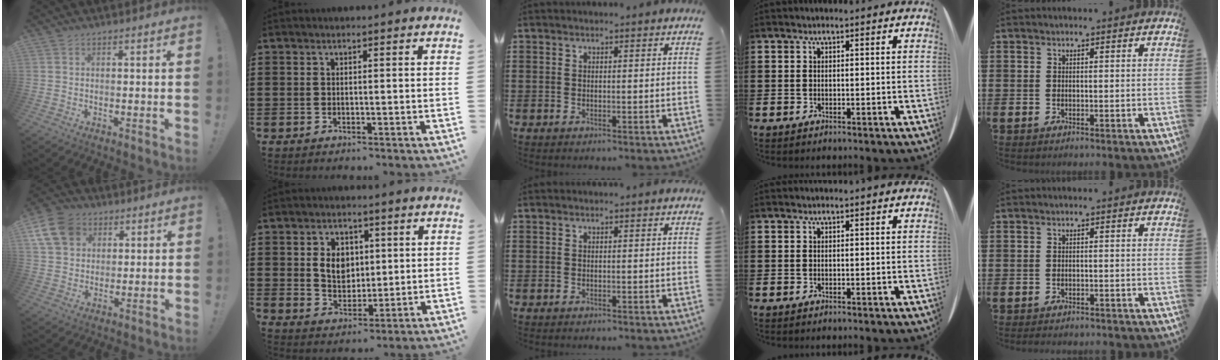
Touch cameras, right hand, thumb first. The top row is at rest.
{"thumb": {"total": 12.4, "force": [4.9, 9.8, 5.8], "torque": [-0.104, -0.024, 0.097]}, "index": {"total": 5.7, "force": [1.2, 4.3, 3.4], "torque": [-0.066, 0.007, 0.015]}, "little": {"total": 0.7, "force": [-0.7, -0.1, -0.2], "torque": [0.002, -0.004, -0.013]}}